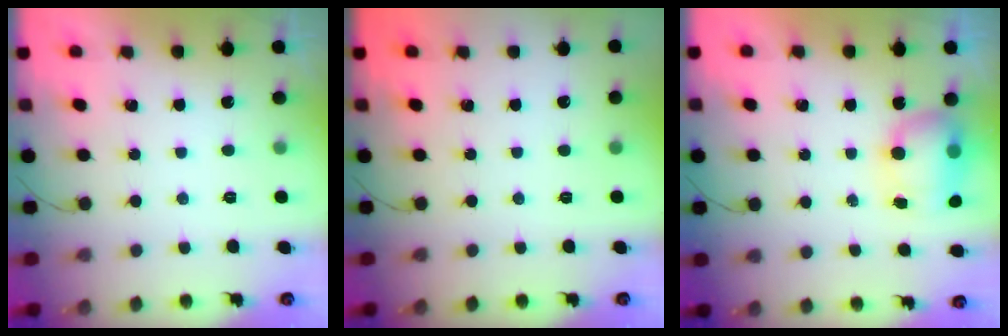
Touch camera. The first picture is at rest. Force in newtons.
{"total": 0.0}
{"total": 7.8, "press": 7.7, "slide": 1.1}